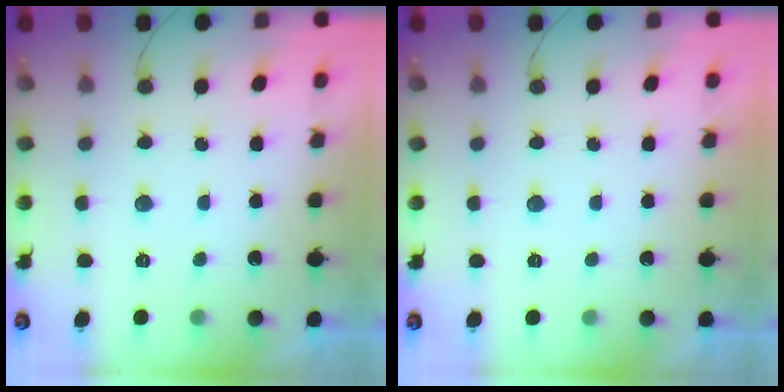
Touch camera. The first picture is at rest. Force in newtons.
{"total": 1.7, "press": 1.7, "slide": 0.0}